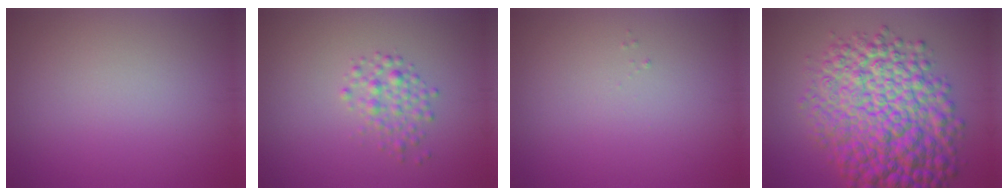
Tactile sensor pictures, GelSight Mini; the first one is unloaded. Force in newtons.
{"total": 2.0, "press": 2.0, "slide": 0.1}
{"total": 0.0}
{"total": 12.5, "press": 12.5, "slide": 0.2}